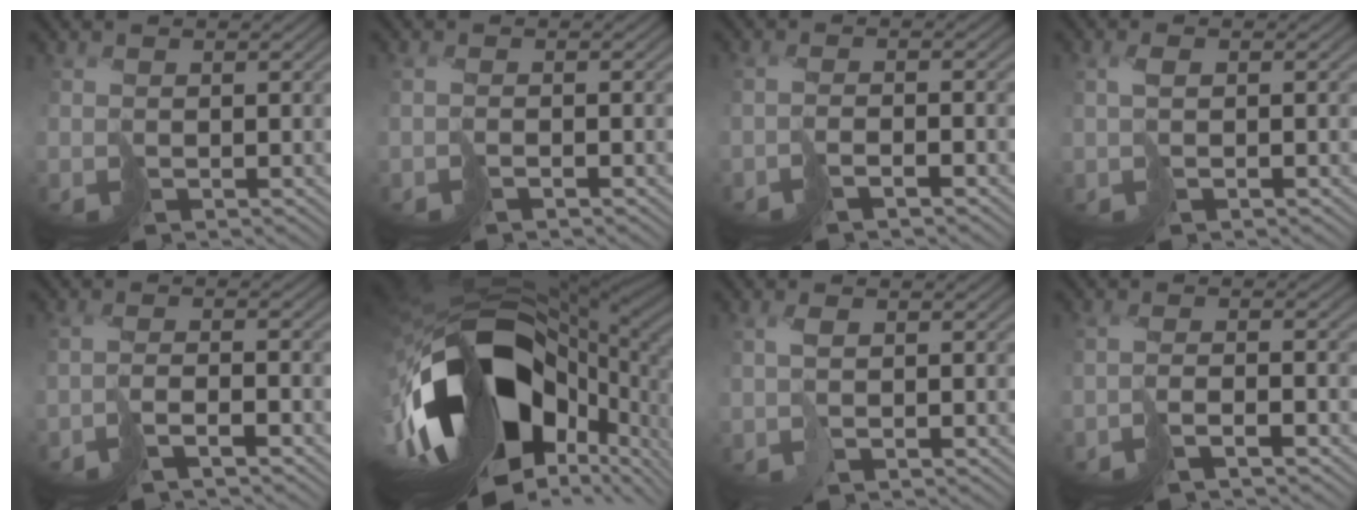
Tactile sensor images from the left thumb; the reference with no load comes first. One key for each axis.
{"total": 1.5, "fx": -0.9, "fy": 0.3, "fz": 1.1, "tx": -0.027, "ty": 0.000, "tz": -0.023}
{"total": 2.7, "fx": -1.8, "fy": 0.4, "fz": 2.0, "tx": -0.044, "ty": 0.000, "tz": -0.044}
{"total": 1.5, "fx": 0.1, "fy": 0.4, "fz": 1.4, "tx": -0.029, "ty": 0.005, "tz": 0.001}
{"total": 4.0, "fx": -2.8, "fy": 0.6, "fz": 2.8, "tx": -0.058, "ty": 0.000, "tz": -0.060}
{"total": 20.9, "fx": -5.9, "fy": 11.4, "fz": 16.5, "tx": -0.345, "ty": -0.066, "tz": -0.069}
{"total": 1.9, "fx": 0.0, "fy": 0.7, "fz": 1.7, "tx": -0.036, "ty": 0.004, "tz": -0.002}
{"total": 3.5, "fx": -2.4, "fy": 0.5, "fz": 2.5, "tx": -0.053, "ty": 0.000, "tz": -0.053}